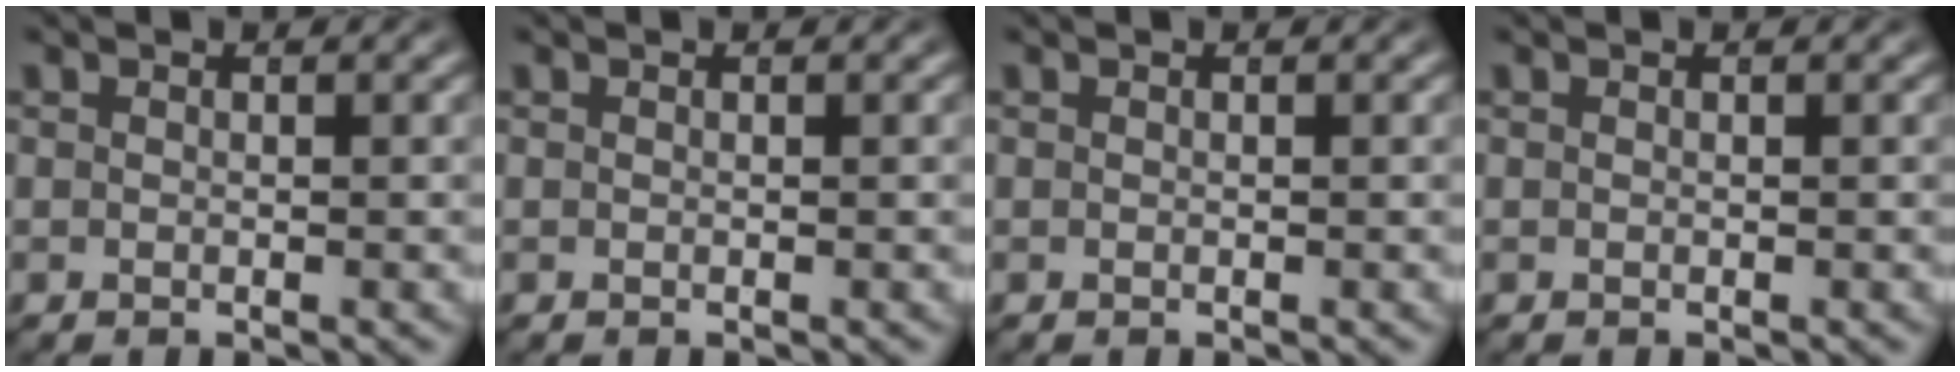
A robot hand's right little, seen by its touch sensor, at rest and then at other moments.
{"total": 0.0}
{"total": 0.0}
{"total": 0.0}